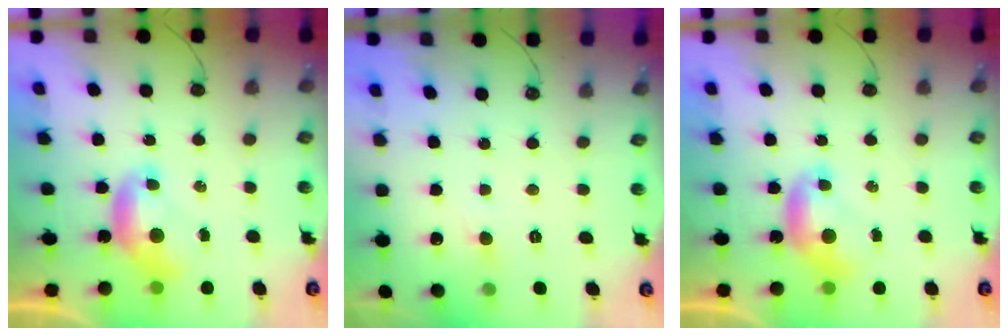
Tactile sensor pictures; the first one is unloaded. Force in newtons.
{"total": 1.4, "press": 1.2, "slide": 0.7}
{"total": 0.0}